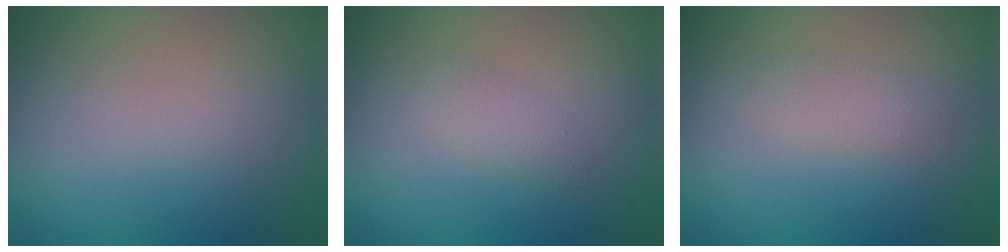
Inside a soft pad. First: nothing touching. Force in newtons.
{"total": 1.3, "press": 1.3, "slide": 0.0}
{"total": 1.5, "press": 1.5, "slide": 0.1}